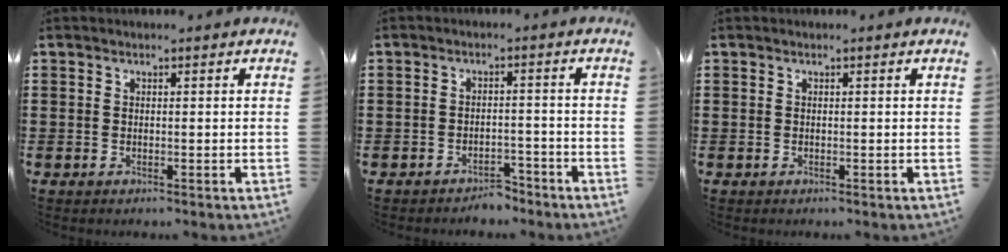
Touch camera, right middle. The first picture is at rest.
{"total": 2.9, "force": [-2.8, 0.5, -0.2], "torque": [-0.006, 0.001, -0.061]}
{"total": 0.0}